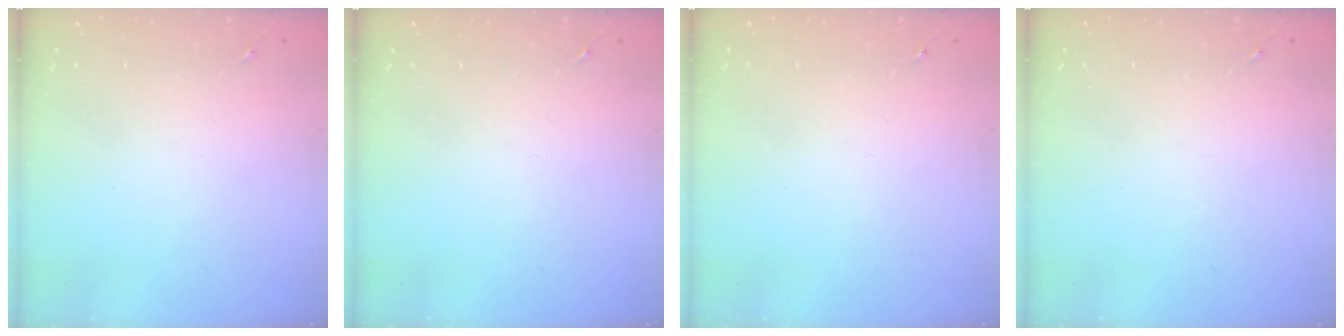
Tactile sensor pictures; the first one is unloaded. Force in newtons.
{"total": 0.0}
{"total": 0.0}
{"total": 0.0}